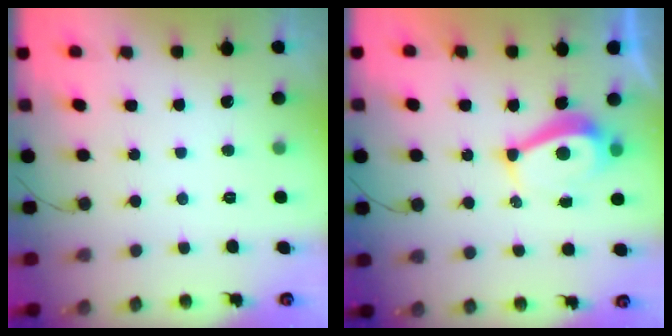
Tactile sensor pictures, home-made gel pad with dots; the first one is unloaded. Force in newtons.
{"total": 7.2, "press": 7.2, "slide": 0.8}